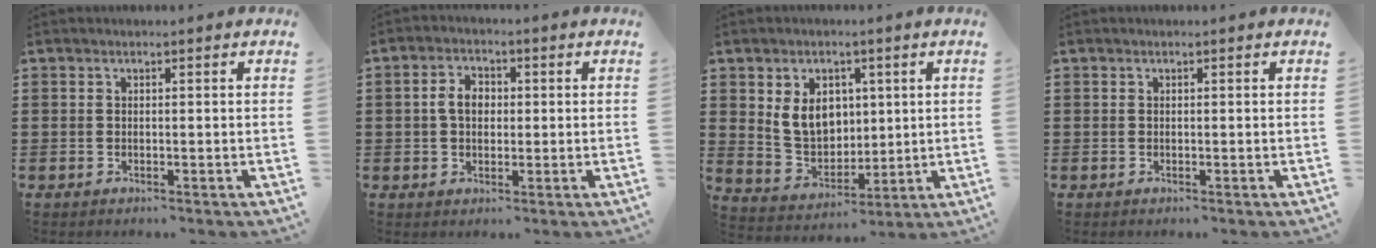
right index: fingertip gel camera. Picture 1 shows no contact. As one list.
[{"total": 3.9, "force": [0.2, 2.7, 2.8], "torque": [-0.062, 0.012, 0.000]}, {"total": 7.5, "force": [1.9, 5.9, 4.2], "torque": [-0.093, 0.007, 0.034]}, {"total": 0.0}]